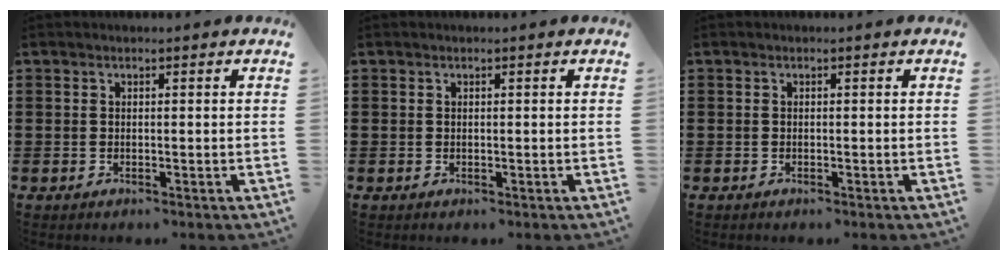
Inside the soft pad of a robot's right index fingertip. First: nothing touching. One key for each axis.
{"total": 0.0}
{"total": 0.0}